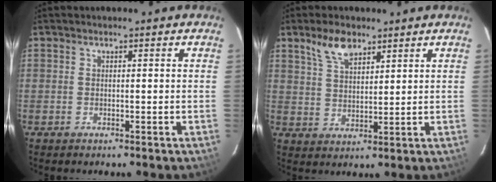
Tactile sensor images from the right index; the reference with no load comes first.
{"total": 6.3, "force": [4.4, 2.8, 3.6], "torque": [-0.065, 0.008, 0.086]}